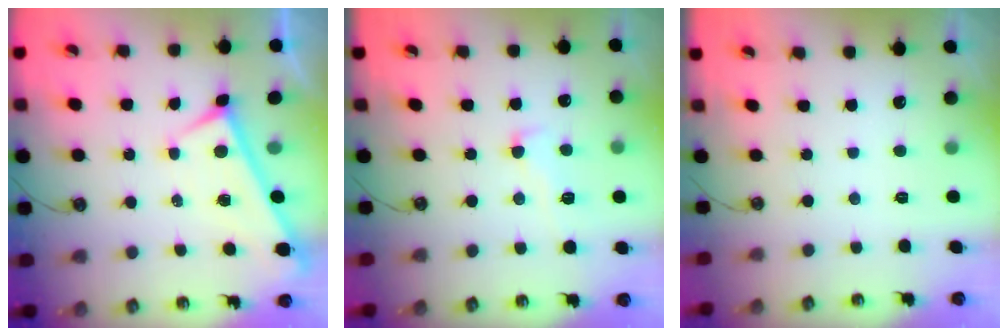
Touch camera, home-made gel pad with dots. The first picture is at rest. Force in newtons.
{"total": 0.8, "press": 0.1, "slide": 0.8}
{"total": 0.0}